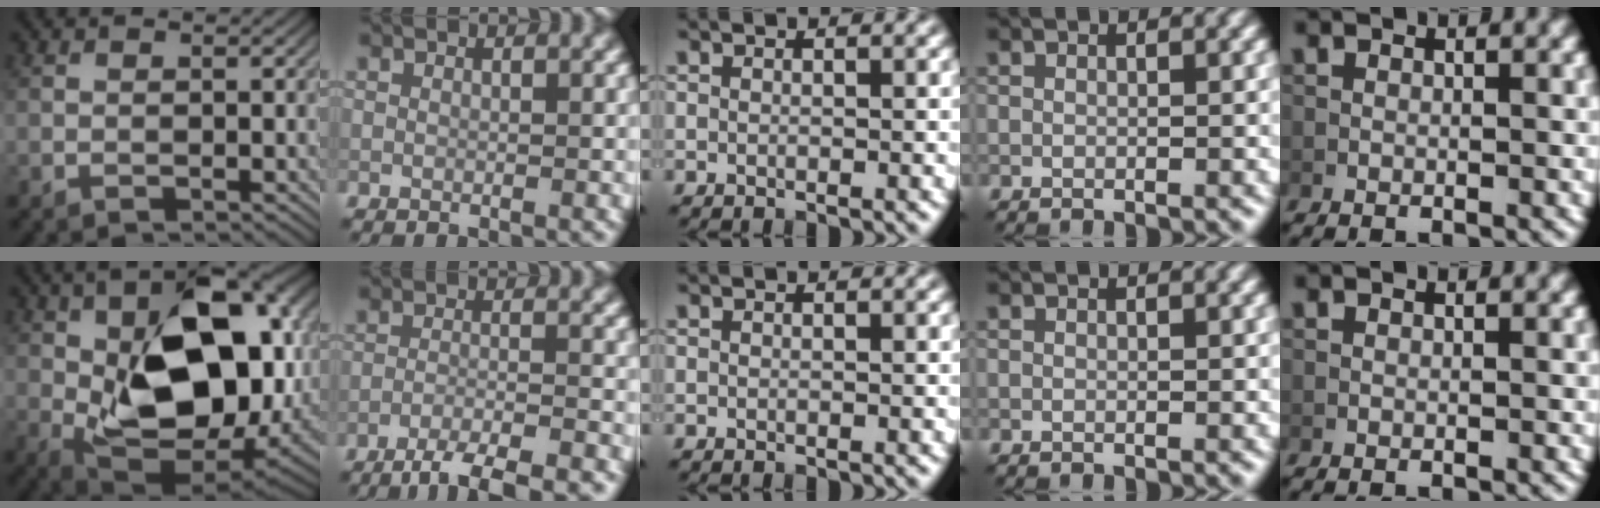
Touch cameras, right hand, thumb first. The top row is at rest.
{"thumb": {"total": 19.9, "force": [1.8, 11.5, 16.2], "torque": [-0.258, -0.005, 0.024]}, "index": {"total": 5.2, "force": [-4.1, 0.7, 3.2], "torque": [-0.050, 0.000, -0.075]}}